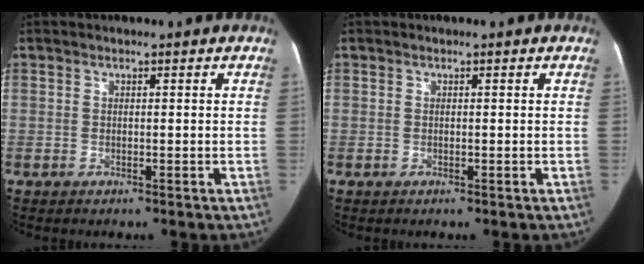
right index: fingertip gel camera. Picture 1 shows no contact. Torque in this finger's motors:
{"motor_torque": [0.00, 0.00, 0.03, 0.00]}